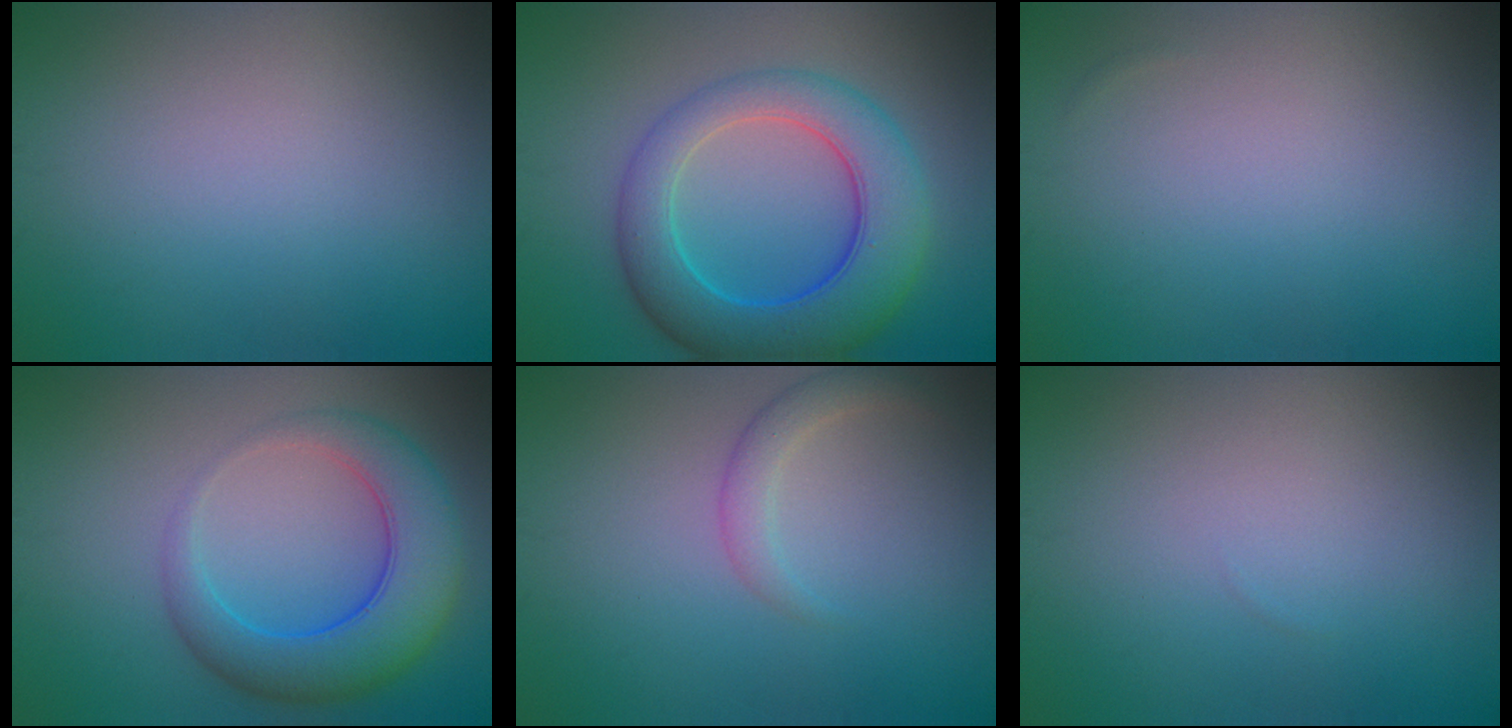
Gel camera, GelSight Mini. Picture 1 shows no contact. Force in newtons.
{"total": 8.3, "press": 8.3, "slide": 0.4}
{"total": 0.0}
{"total": 6.9, "press": 6.9, "slide": 0.3}
{"total": 1.8, "press": 1.8, "slide": 0.1}
{"total": 0.0}